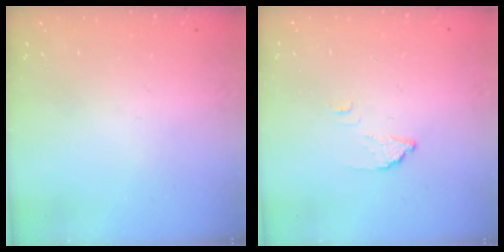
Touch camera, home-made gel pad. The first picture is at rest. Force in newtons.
{"total": 3.0, "press": 3.0, "slide": 0.1}